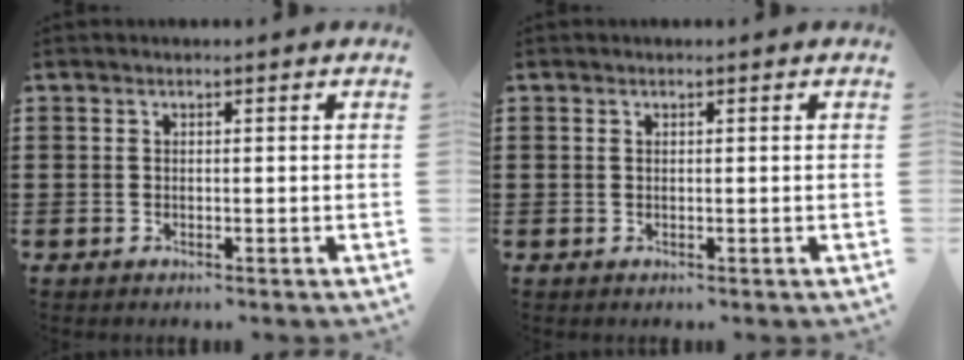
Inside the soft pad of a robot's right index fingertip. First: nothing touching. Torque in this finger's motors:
{"motor_torque": [0.28, 0.20, -0.01, 0.02]}